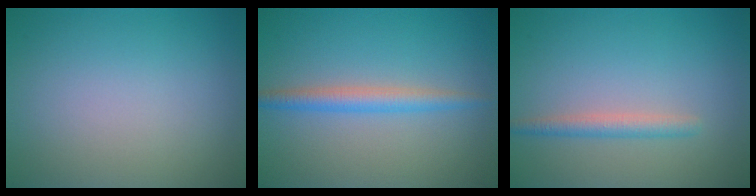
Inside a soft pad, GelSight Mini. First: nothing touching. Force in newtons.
{"total": 2.5, "press": 2.5, "slide": 0.1}
{"total": 1.8, "press": 1.8, "slide": 0.1}